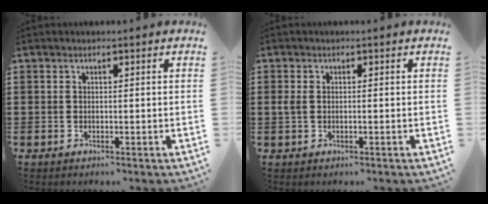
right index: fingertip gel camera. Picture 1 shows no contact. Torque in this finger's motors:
{"motor_torque": [0.04, 0.14, 0.01, 0.01]}